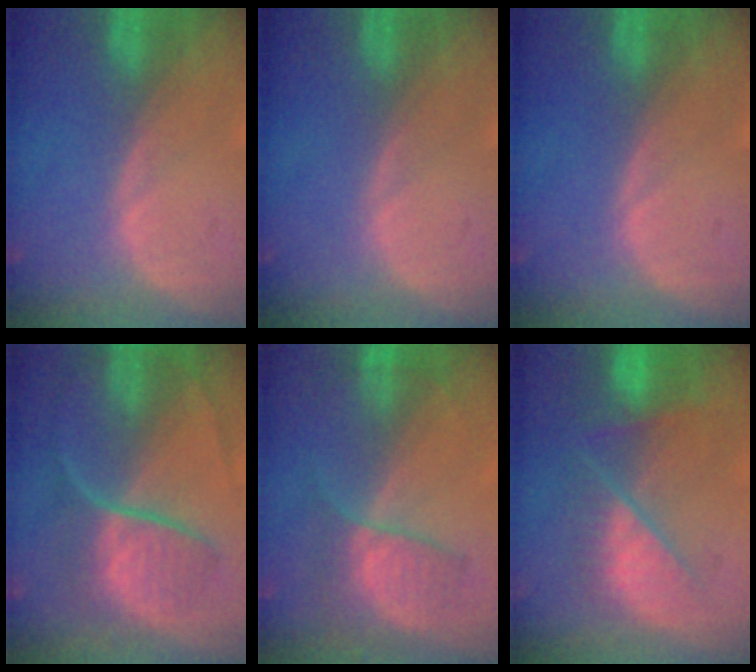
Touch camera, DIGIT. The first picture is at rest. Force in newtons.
{"total": 0.0}
{"total": 0.0}
{"total": 8.8, "press": 7.6, "slide": 4.5}
{"total": 7.2, "press": 6.0, "slide": 3.9}
{"total": 9.0, "press": 7.7, "slide": 4.6}